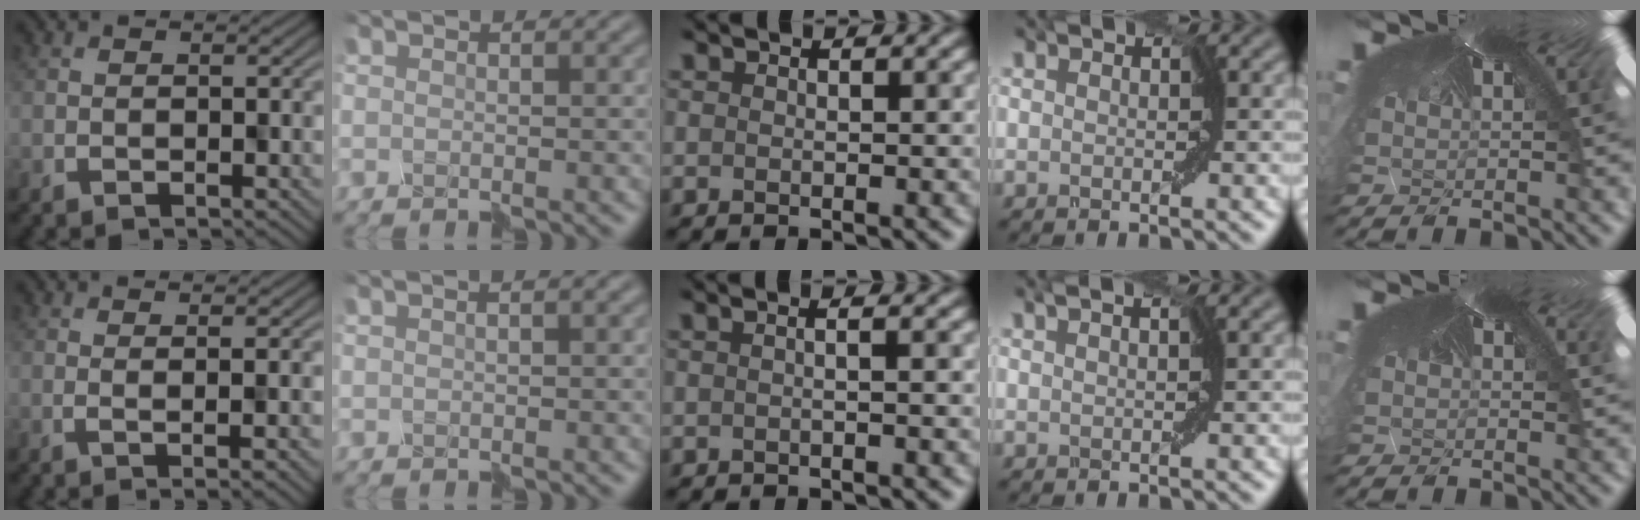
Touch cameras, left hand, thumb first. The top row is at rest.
{"thumb": {"total": 2.8, "force": [0.5, 0.4, 2.7], "torque": [-0.028, 0.006, 0.003]}, "index": {"total": 1.7, "force": [0.2, 0.7, 1.5], "torque": [-0.007, 0.011, 0.009]}, "middle": {"total": 1.6, "force": [0.3, 0.7, 1.4], "torque": [-0.006, 0.002, -0.016]}, "ring": {"total": 0.8, "force": [0.6, -0.2, 0.4], "torque": [-0.013, 0.001, 0.012]}, "little": {"total": 0.9, "force": [-0.2, 0.4, 0.8], "torque": [-0.013, 0.001, -0.006]}}